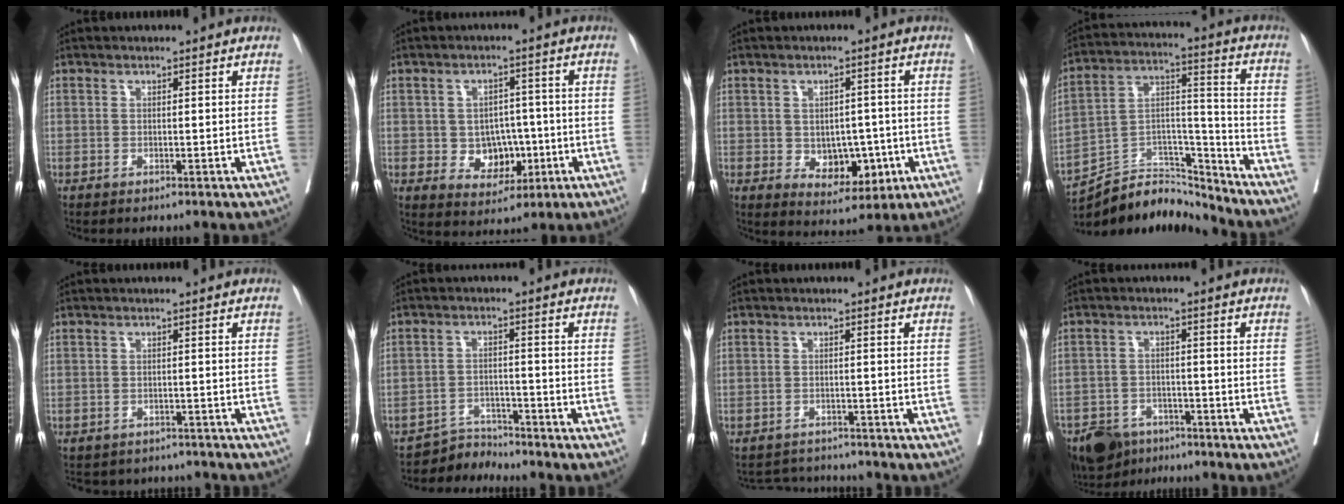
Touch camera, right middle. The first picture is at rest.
{"total": 6.7, "force": [-1.2, 5.2, 4.1], "torque": [-0.051, 0.010, -0.007]}
{"total": 7.1, "force": [-1.4, 4.6, 5.2], "torque": [-0.063, 0.002, -0.007]}
{"total": 13.9, "force": [-13.7, 2.2, 0.9], "torque": [-0.014, 0.048, -0.242]}
{"total": 8.4, "force": [-7.7, 3.2, 0.8], "torque": [-0.009, 0.012, -0.089]}
{"total": 3.1, "force": [-2.9, 0.2, -1.3], "torque": [0.029, -0.003, -0.048]}
{"total": 4.2, "force": [-4.1, 0.6, -0.4], "torque": [0.009, 0.003, -0.064]}
{"total": 10.5, "force": [-8.0, 5.6, 3.7], "torque": [-0.073, -0.005, -0.126]}